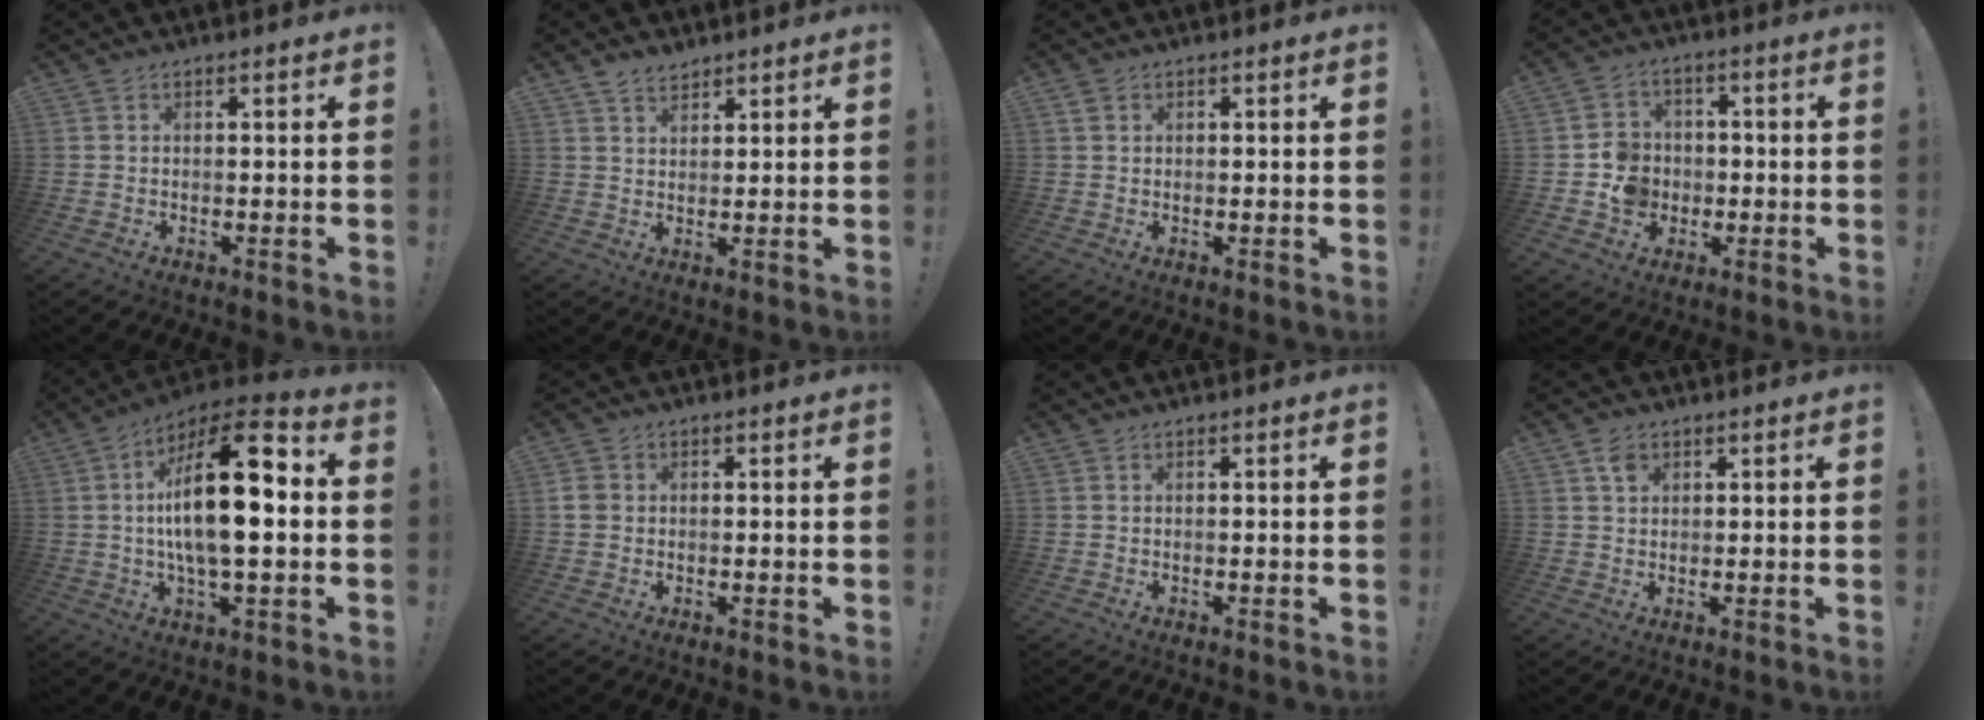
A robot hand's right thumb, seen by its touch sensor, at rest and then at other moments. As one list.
[{"total": 3.9, "force": [3.3, 1.8, 1.1], "torque": [-0.014, -0.021, 0.062]}, {"total": 1.7, "force": [1.0, 1.1, 0.8], "torque": [-0.011, 0.000, 0.019]}, {"total": 9.4, "force": [-2.7, 8.6, 2.8], "torque": [-0.042, 0.027, -0.042]}, {"total": 20.2, "force": [1.0, 6.8, 19.0], "torque": [-0.325, -0.002, 0.005]}, {"total": 2.7, "force": [0.1, 2.3, 1.4], "torque": [-0.028, 0.003, 0.002]}, {"total": 0.0}, {"total": 2.7, "force": [1.4, 2.0, 1.2], "torque": [-0.018, 0.001, 0.024]}]